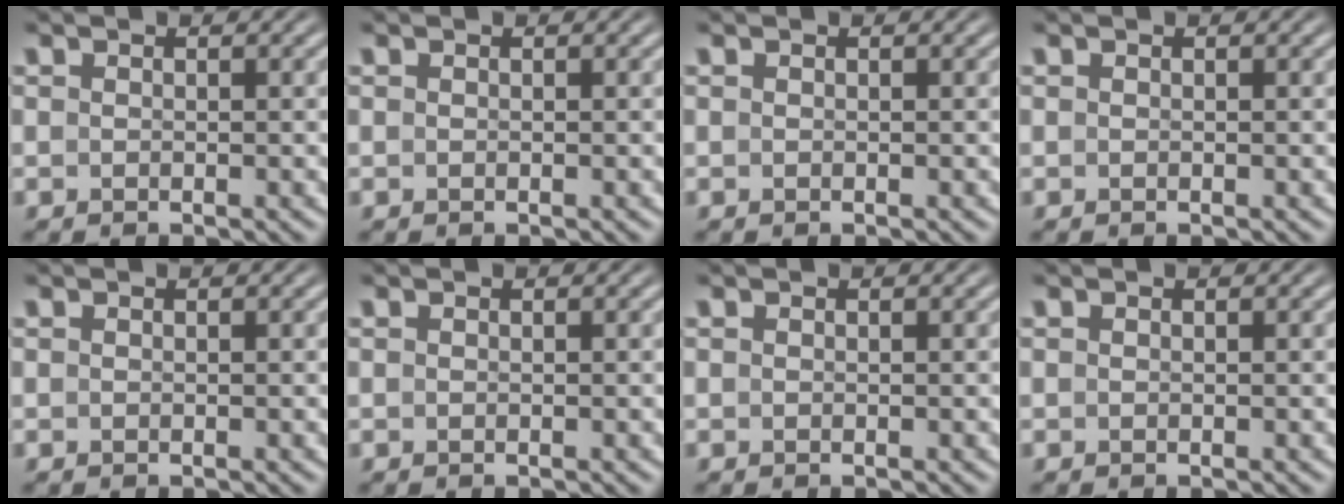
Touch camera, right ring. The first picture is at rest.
{"total": 0.0}
{"total": 1.3, "force": [-0.3, -1.2, -0.4], "torque": [0.015, -0.010, 0.005]}
{"total": 0.0}
{"total": 0.0}
{"total": 0.0}
{"total": 0.0}
{"total": 0.0}